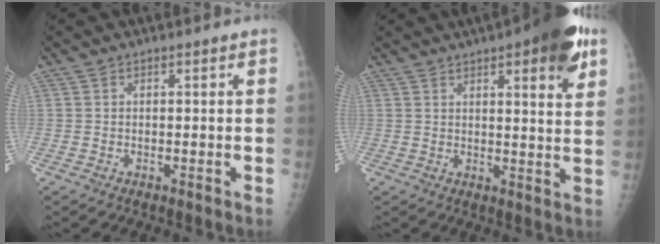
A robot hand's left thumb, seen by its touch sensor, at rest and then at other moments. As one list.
[{"total": 13.5, "force": [7.1, 3.6, 10.9], "torque": [-0.120, -0.024, 0.088]}]